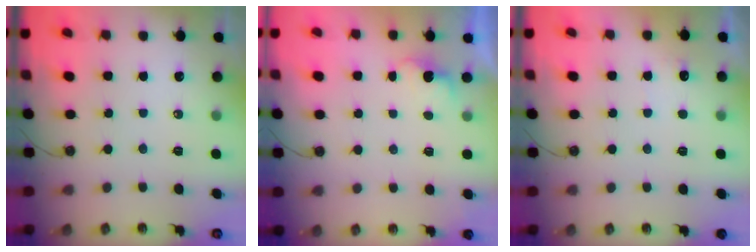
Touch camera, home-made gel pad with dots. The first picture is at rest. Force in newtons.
{"total": 1.5, "press": 1.3, "slide": 0.8}
{"total": 3.7, "press": 3.5, "slide": 1.1}